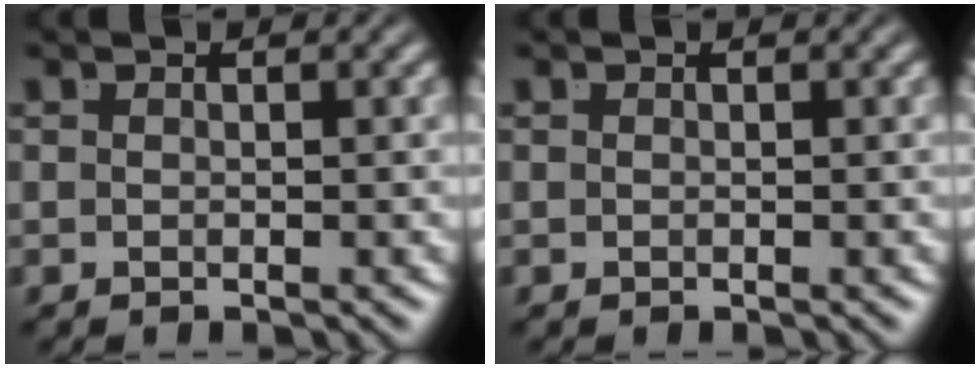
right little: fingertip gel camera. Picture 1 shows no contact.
{"total": 0.0}